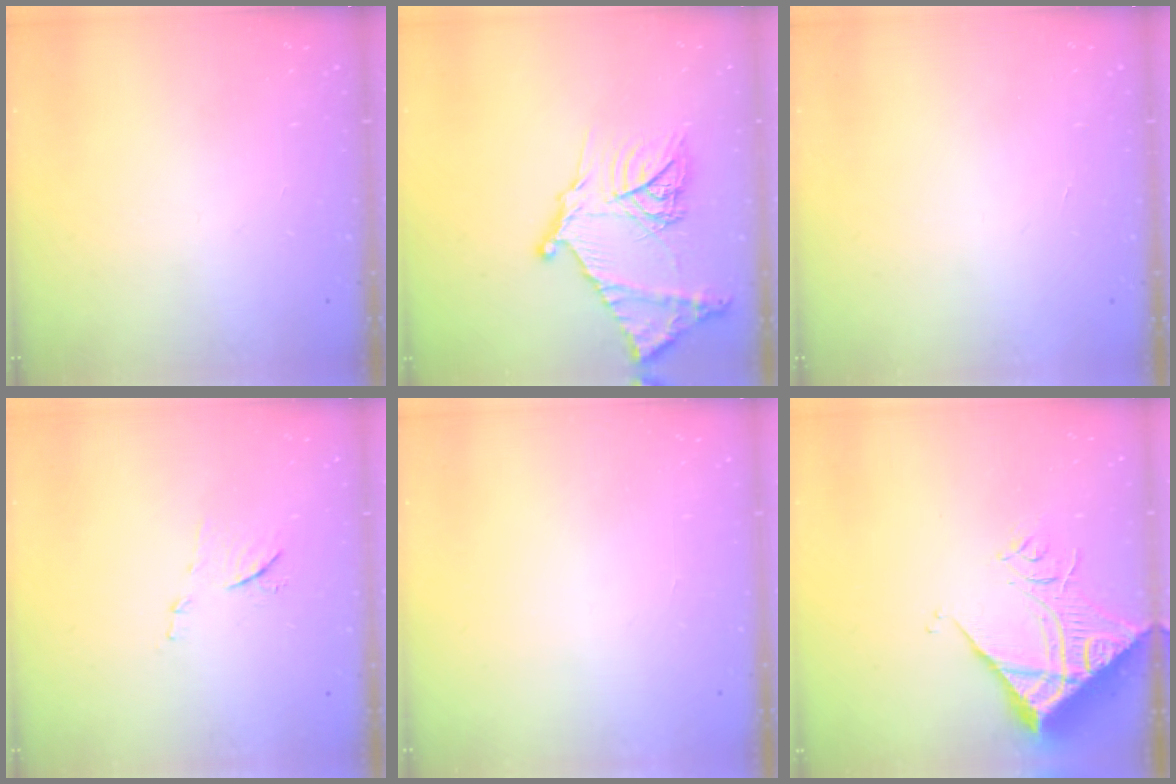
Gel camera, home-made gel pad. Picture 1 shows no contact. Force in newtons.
{"total": 20.3, "press": 20.3, "slide": 1.7}
{"total": 1.6, "press": 1.5, "slide": 0.1}
{"total": 7.2, "press": 7.1, "slide": 0.5}
{"total": 1.5, "press": 1.5, "slide": 0.1}
{"total": 13.9, "press": 13.8, "slide": 1.7}